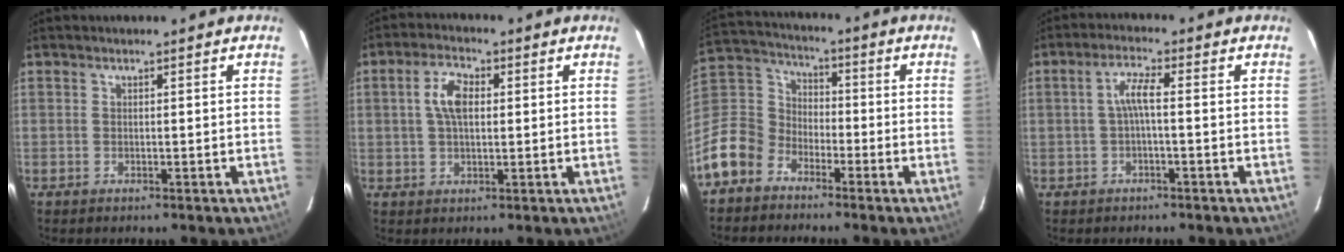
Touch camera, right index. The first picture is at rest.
{"total": 5.6, "force": [0.9, 3.0, 4.7], "torque": [-0.089, 0.013, 0.019]}
{"total": 12.1, "force": [-7.4, 8.8, 3.7], "torque": [-0.103, 0.040, -0.156]}
{"total": 3.3, "force": [-0.6, 0.3, 3.3], "torque": [-0.066, 0.008, -0.010]}